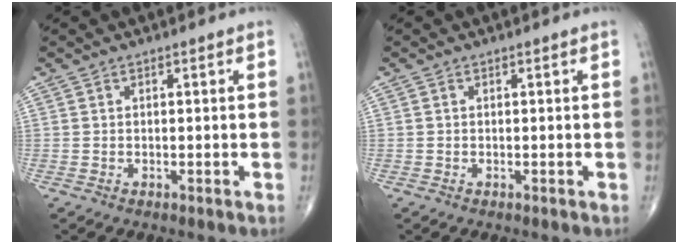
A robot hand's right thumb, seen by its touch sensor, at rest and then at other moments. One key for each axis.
{"total": 0.0}